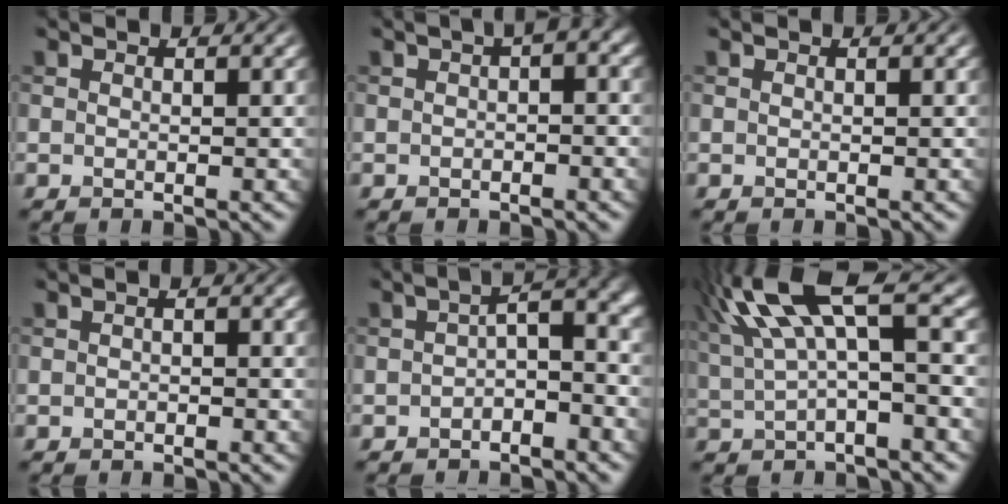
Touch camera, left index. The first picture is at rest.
{"total": 1.6, "force": [0.1, 0.6, 1.5], "torque": [-0.016, 0.011, -0.001]}
{"total": 0.0}
{"total": 0.6, "force": [-0.4, 0.2, 0.3], "torque": [-0.007, 0.003, -0.008]}
{"total": 4.0, "force": [-1.1, 1.7, 3.4], "torque": [-0.049, 0.011, -0.027]}
{"total": 8.0, "force": [3.1, 2.0, 7.1], "torque": [-0.144, 0.027, 0.055]}